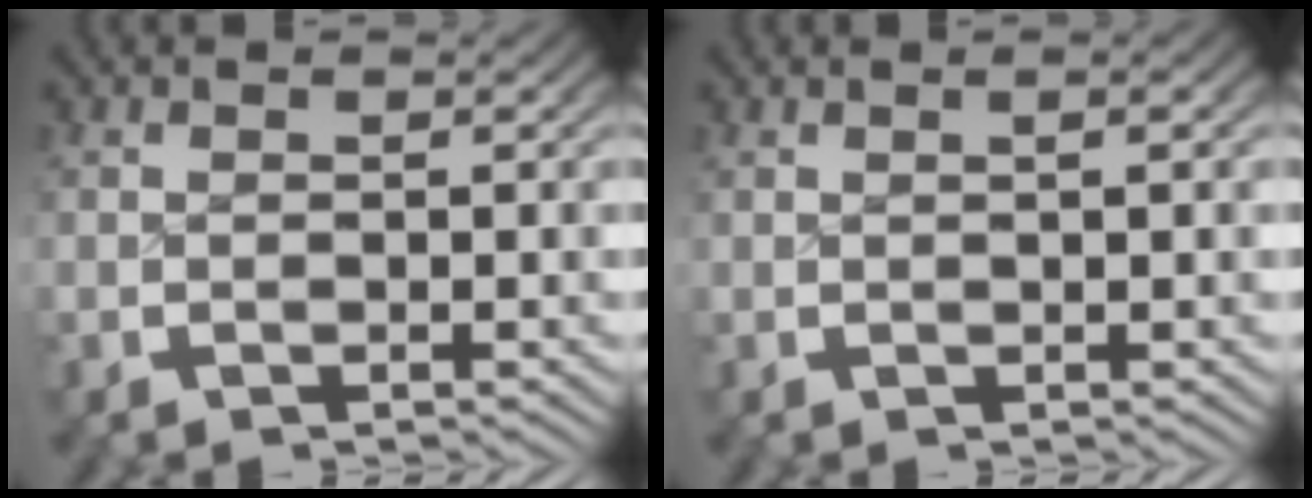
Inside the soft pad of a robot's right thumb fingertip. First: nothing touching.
{"total": 0.9, "force": [0.2, 0.0, 0.9], "torque": [-0.016, 0.001, 0.007]}